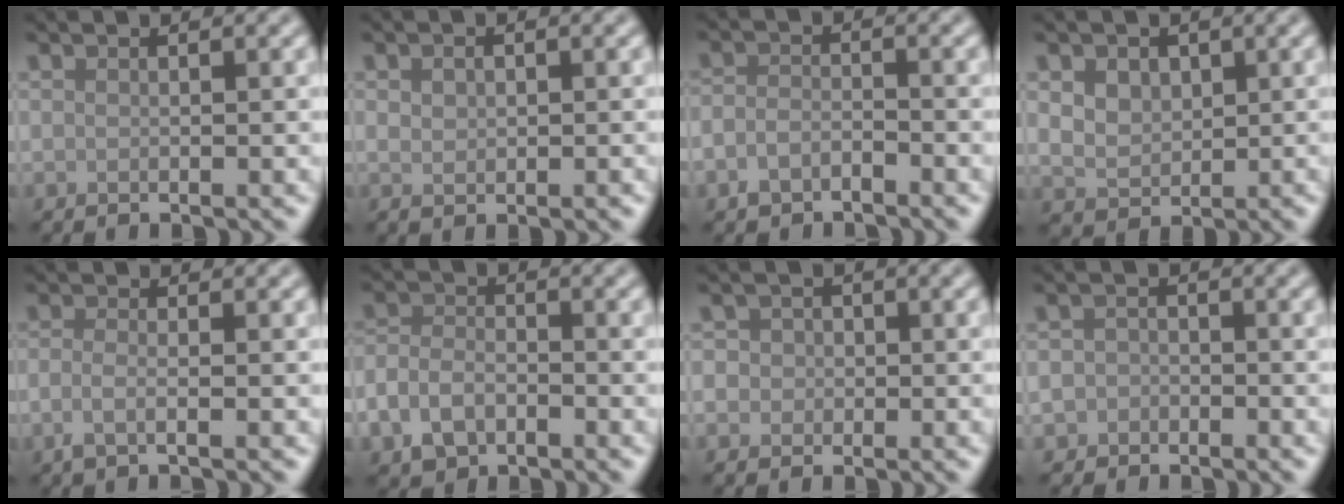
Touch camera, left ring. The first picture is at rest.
{"total": 1.6, "force": [0.1, 1.1, 1.2], "torque": [-0.023, 0.000, 0.003]}
{"total": 2.2, "force": [-1.5, 1.3, 0.9], "torque": [-0.016, 0.003, -0.037]}
{"total": 4.1, "force": [1.5, 3.1, 2.3], "torque": [-0.046, 0.015, 0.025]}
{"total": 1.7, "force": [-0.7, 0.6, 1.5], "torque": [-0.033, -0.005, -0.019]}
{"total": 3.9, "force": [-2.0, 2.6, 2.1], "torque": [-0.047, -0.003, -0.047]}
{"total": 3.6, "force": [-0.1, 3.4, 1.1], "torque": [0.005, 0.020, -0.029]}
{"total": 1.8, "force": [-1.0, 1.5, 0.2], "torque": [0.013, 0.002, -0.025]}